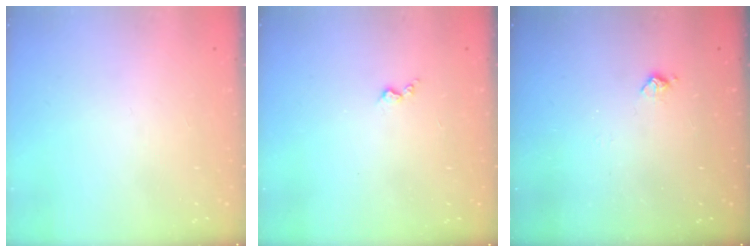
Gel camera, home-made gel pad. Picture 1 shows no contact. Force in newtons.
{"total": 2.4, "press": 2.4, "slide": 0.5}
{"total": 5.7, "press": 5.7, "slide": 0.8}